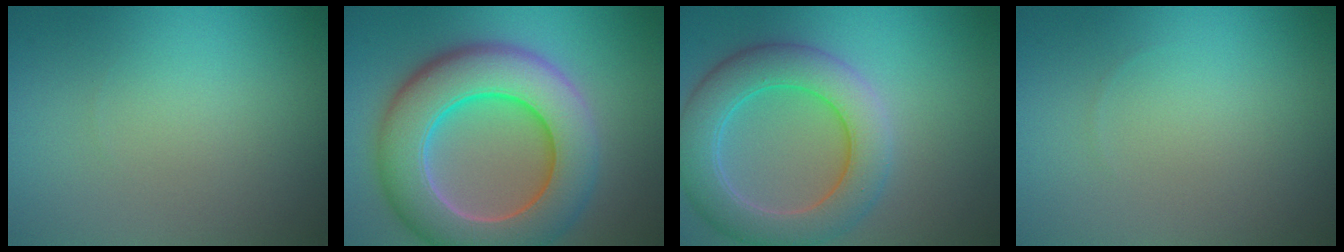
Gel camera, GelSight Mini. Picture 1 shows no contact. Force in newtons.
{"total": 10.7, "press": 10.7, "slide": 0.8}
{"total": 6.7, "press": 6.7, "slide": 0.2}
{"total": 0.0}